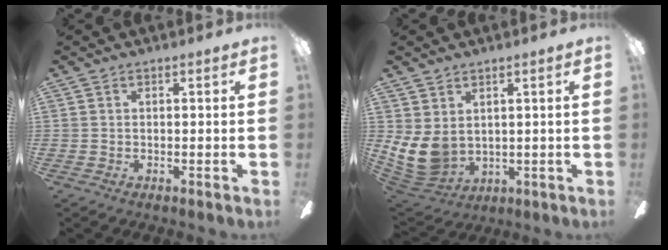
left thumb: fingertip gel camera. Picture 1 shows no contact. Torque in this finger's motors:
{"motor_torque": [1.20, 1.61, 0.89, -0.87, 0.07]}